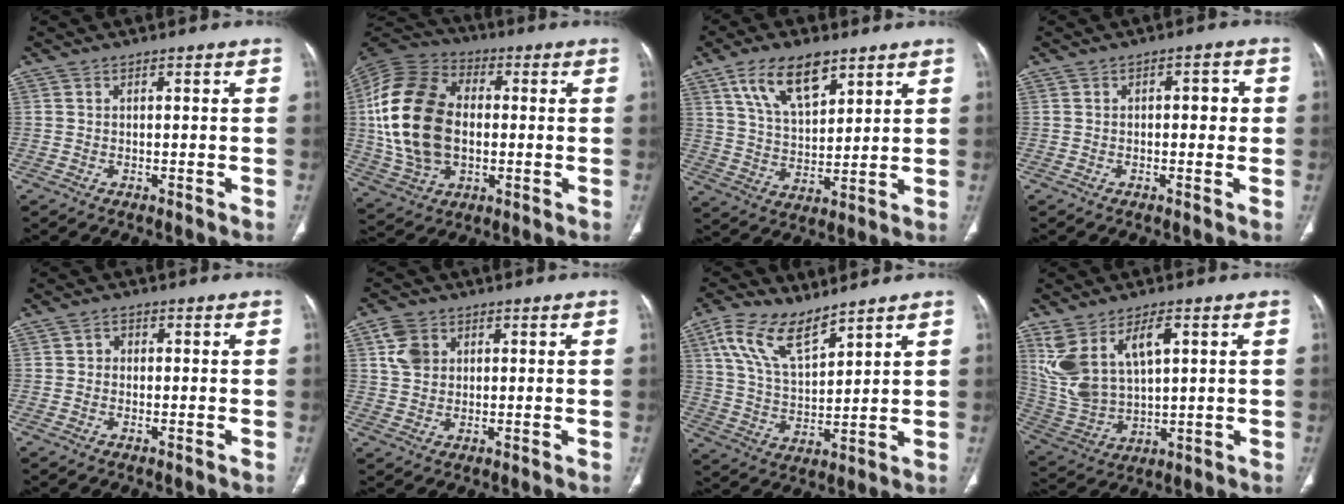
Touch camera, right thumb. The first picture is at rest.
{"total": 21.9, "force": [0.5, 14.6, 16.3], "torque": [-0.320, 0.014, 0.014]}
{"total": 12.9, "force": [7.5, 6.0, 8.5], "torque": [-0.130, -0.030, 0.145]}
{"total": 3.2, "force": [0.2, 1.7, 2.6], "torque": [-0.017, 0.004, -0.002]}
{"total": 1.5, "force": [0.1, 1.3, 0.7], "torque": [-0.002, 0.004, -0.002]}
{"total": 5.6, "force": [2.1, 4.3, 2.9], "torque": [-0.042, -0.002, 0.041]}
{"total": 11.7, "force": [8.0, 4.7, 7.1], "torque": [-0.124, -0.034, 0.166]}
{"total": 13.8, "force": [5.8, 6.9, 10.4], "torque": [-0.212, -0.020, 0.134]}